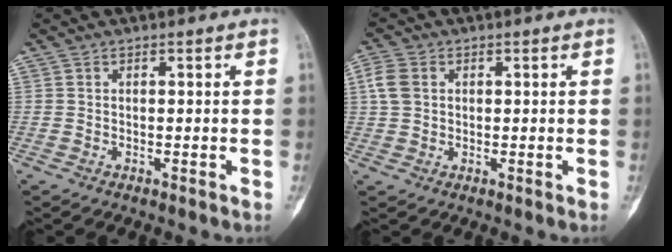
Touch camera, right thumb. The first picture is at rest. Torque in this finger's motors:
{"motor_torque": [0.15, 0.19, 0.05, -0.08, -0.04]}